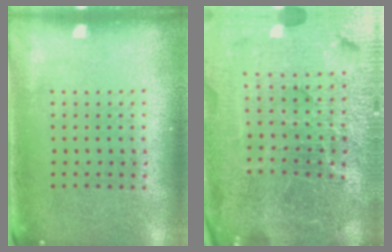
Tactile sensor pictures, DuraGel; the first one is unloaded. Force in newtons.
{"total": 7.0, "press": 6.1, "slide": 3.3}